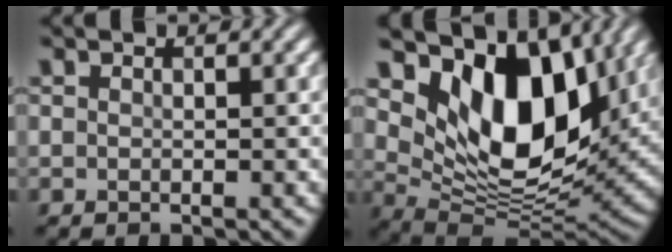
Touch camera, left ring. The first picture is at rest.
{"total": 12.5, "force": [5.9, 6.7, 8.7], "torque": [-0.149, -0.009, 0.104]}